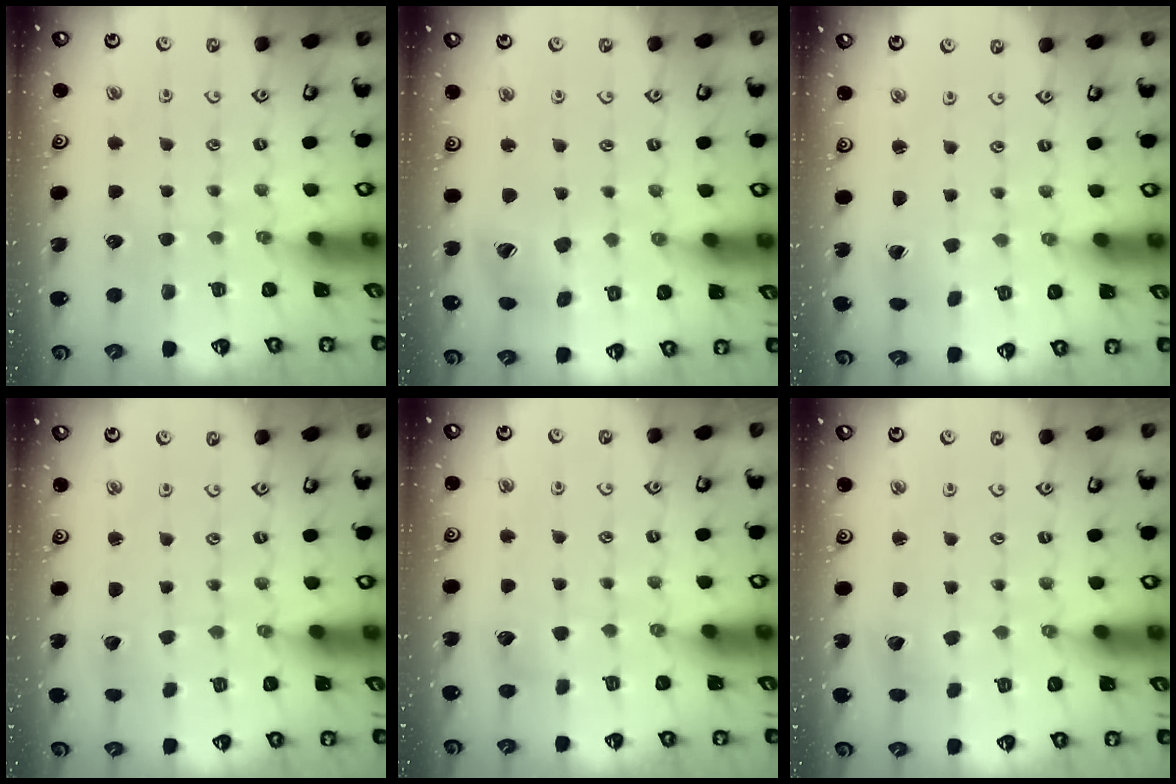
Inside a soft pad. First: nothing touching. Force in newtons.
{"total": 13.4, "press": 13.3, "slide": 1.5}
{"total": 0.7, "press": 0.7, "slide": 0.1}
{"total": 2.3, "press": 2.3, "slide": 0.1}
{"total": 4.6, "press": 4.5, "slide": 0.6}
{"total": 3.6, "press": 3.6, "slide": 0.5}